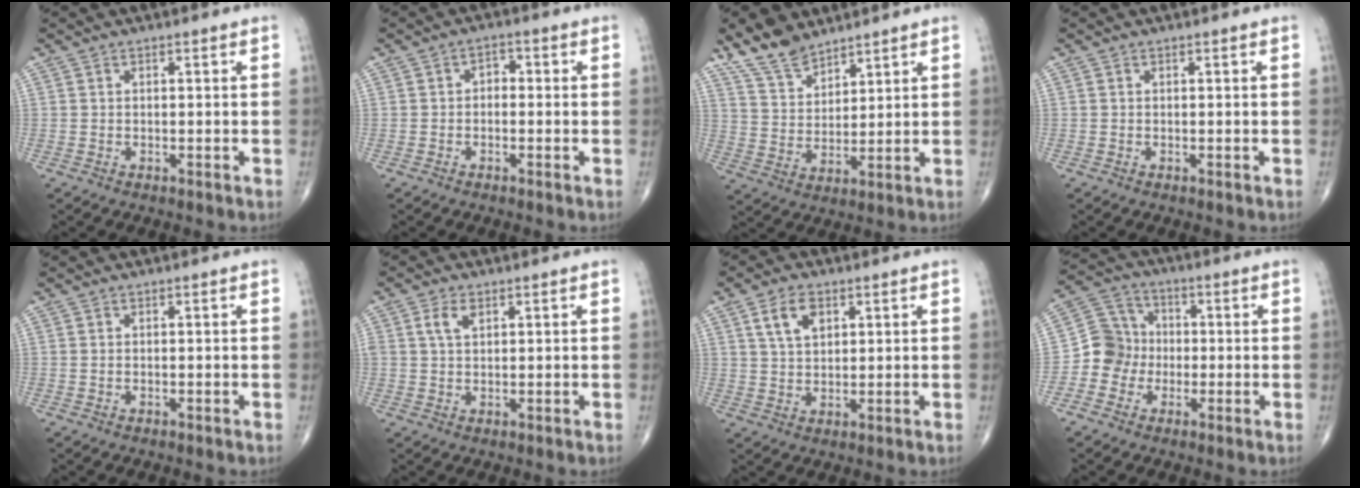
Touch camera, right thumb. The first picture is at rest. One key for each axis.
{"total": 2.3, "fx": -0.2, "fy": 1.7, "fz": 1.5, "tx": -0.005, "ty": 0.011, "tz": -0.014}
{"total": 8.8, "fx": 7.2, "fy": 3.8, "fz": 3.3, "tx": -0.050, "ty": -0.036, "tz": 0.147}
{"total": 0.0}
{"total": 0.0}
{"total": 3.4, "fx": 1.4, "fy": 1.9, "fz": 2.4, "tx": -0.045, "ty": 0.001, "tz": 0.029}
{"total": 6.0, "fx": 2.7, "fy": 3.6, "fz": 4.0, "tx": -0.062, "ty": -0.010, "tz": 0.051}
{"total": 7.8, "fx": -1.7, "fy": 7.4, "fz": 1.9, "tx": -0.002, "ty": 0.027, "tz": -0.044}